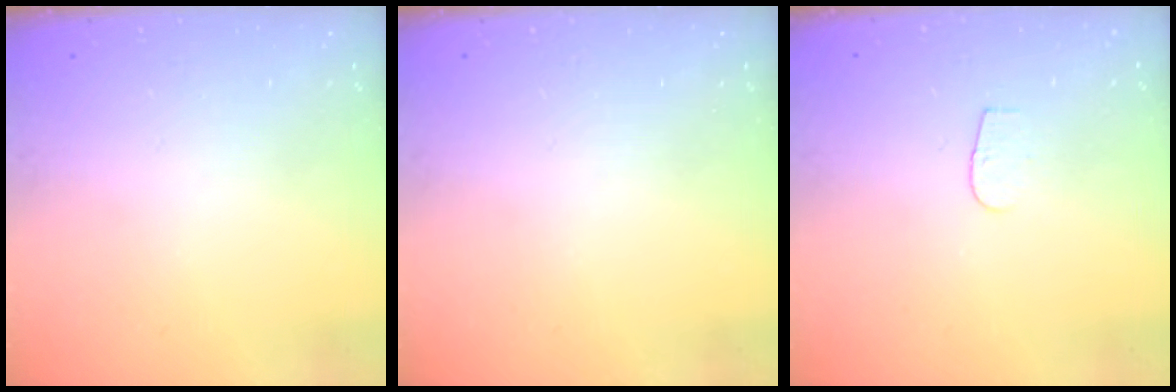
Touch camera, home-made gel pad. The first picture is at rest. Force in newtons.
{"total": 0.0}
{"total": 3.7, "press": 3.7, "slide": 0.4}